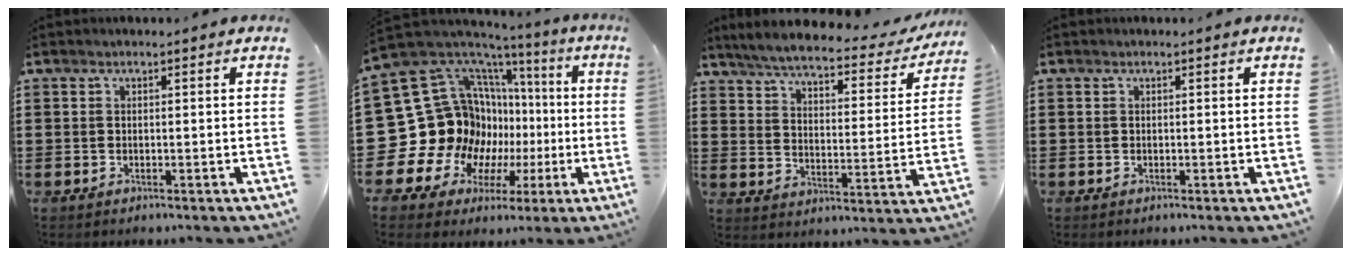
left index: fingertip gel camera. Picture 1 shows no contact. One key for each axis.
{"total": 21.4, "fx": -1.0, "fy": 18.3, "fz": 11.0, "tx": -0.284, "ty": -0.046, "tz": 0.033}
{"total": 5.1, "fx": 4.6, "fy": 0.2, "fz": 2.2, "tx": -0.064, "ty": -0.028, "tz": 0.074}
{"total": 0.0}